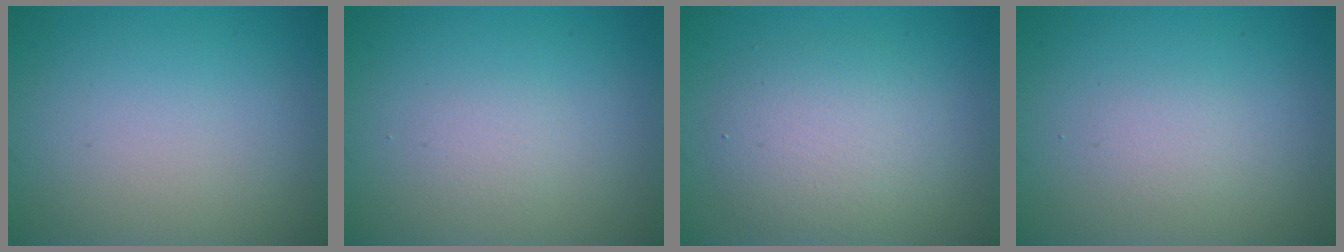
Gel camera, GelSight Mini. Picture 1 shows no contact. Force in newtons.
{"total": 1.0, "press": 1.0, "slide": 0.0}
{"total": 4.2, "press": 4.2, "slide": 0.5}
{"total": 1.2, "press": 1.2, "slide": 0.1}